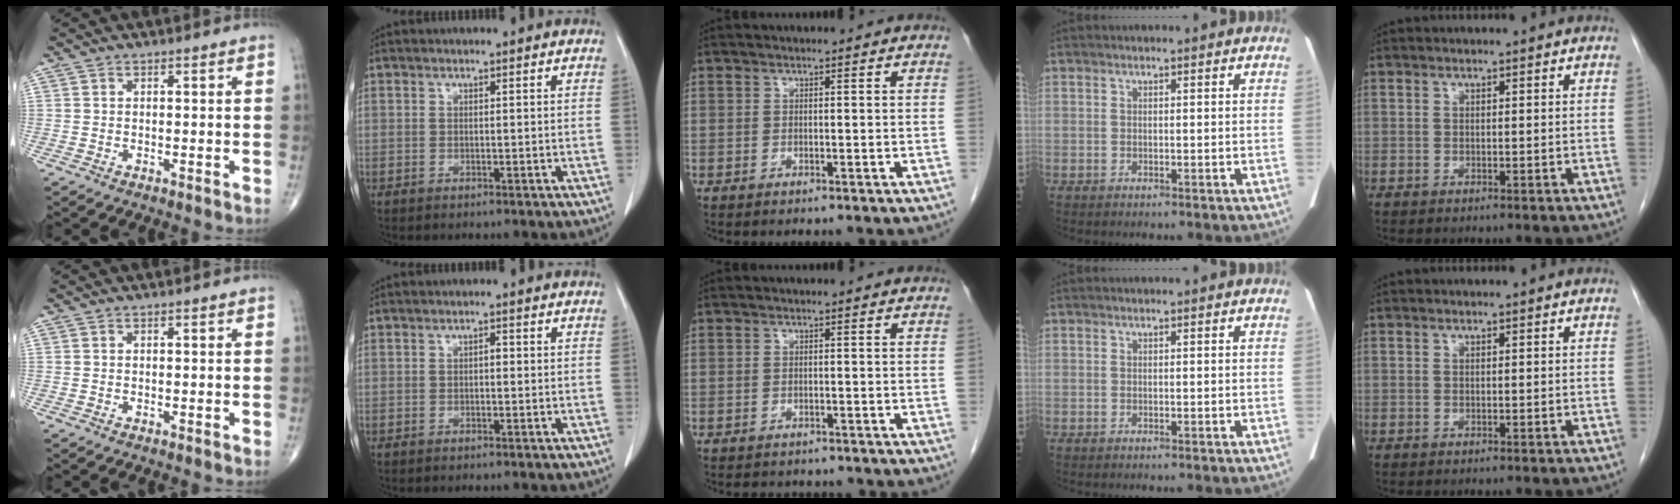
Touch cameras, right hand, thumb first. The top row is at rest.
{"index": {"total": 0.9, "force": [-0.1, 0.4, 0.8], "torque": [-0.010, 0.004, -0.002]}, "middle": {"total": 3.4, "force": [-3.0, 1.4, 0.8], "torque": [-0.011, -0.003, -0.037]}}